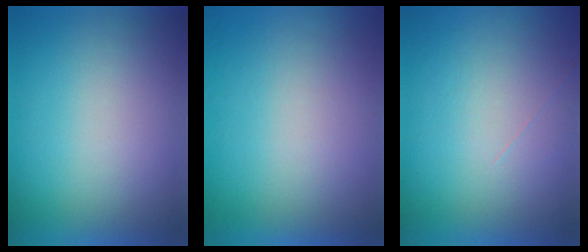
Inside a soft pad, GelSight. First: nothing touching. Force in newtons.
{"total": 4.7}
{"total": 1.1}